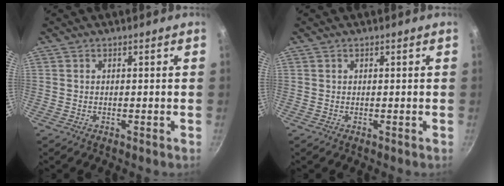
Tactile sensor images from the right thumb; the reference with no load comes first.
{"total": 0.0}